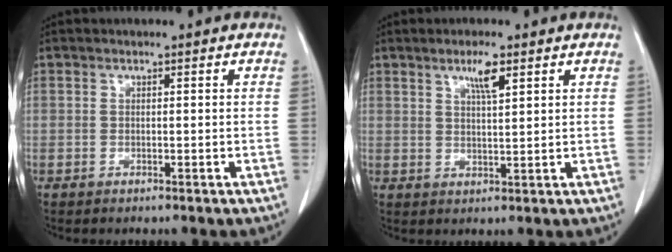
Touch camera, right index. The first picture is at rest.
{"total": 3.8, "force": [2.2, 0.4, 3.1], "torque": [-0.056, -0.001, 0.039]}